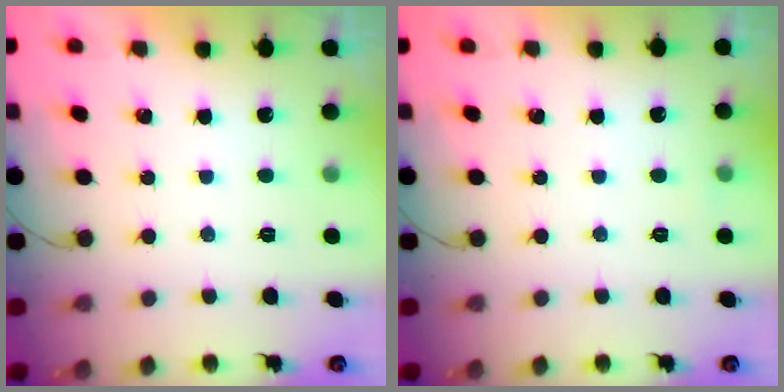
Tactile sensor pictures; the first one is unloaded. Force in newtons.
{"total": 6.7, "press": 1.8, "slide": 6.5}